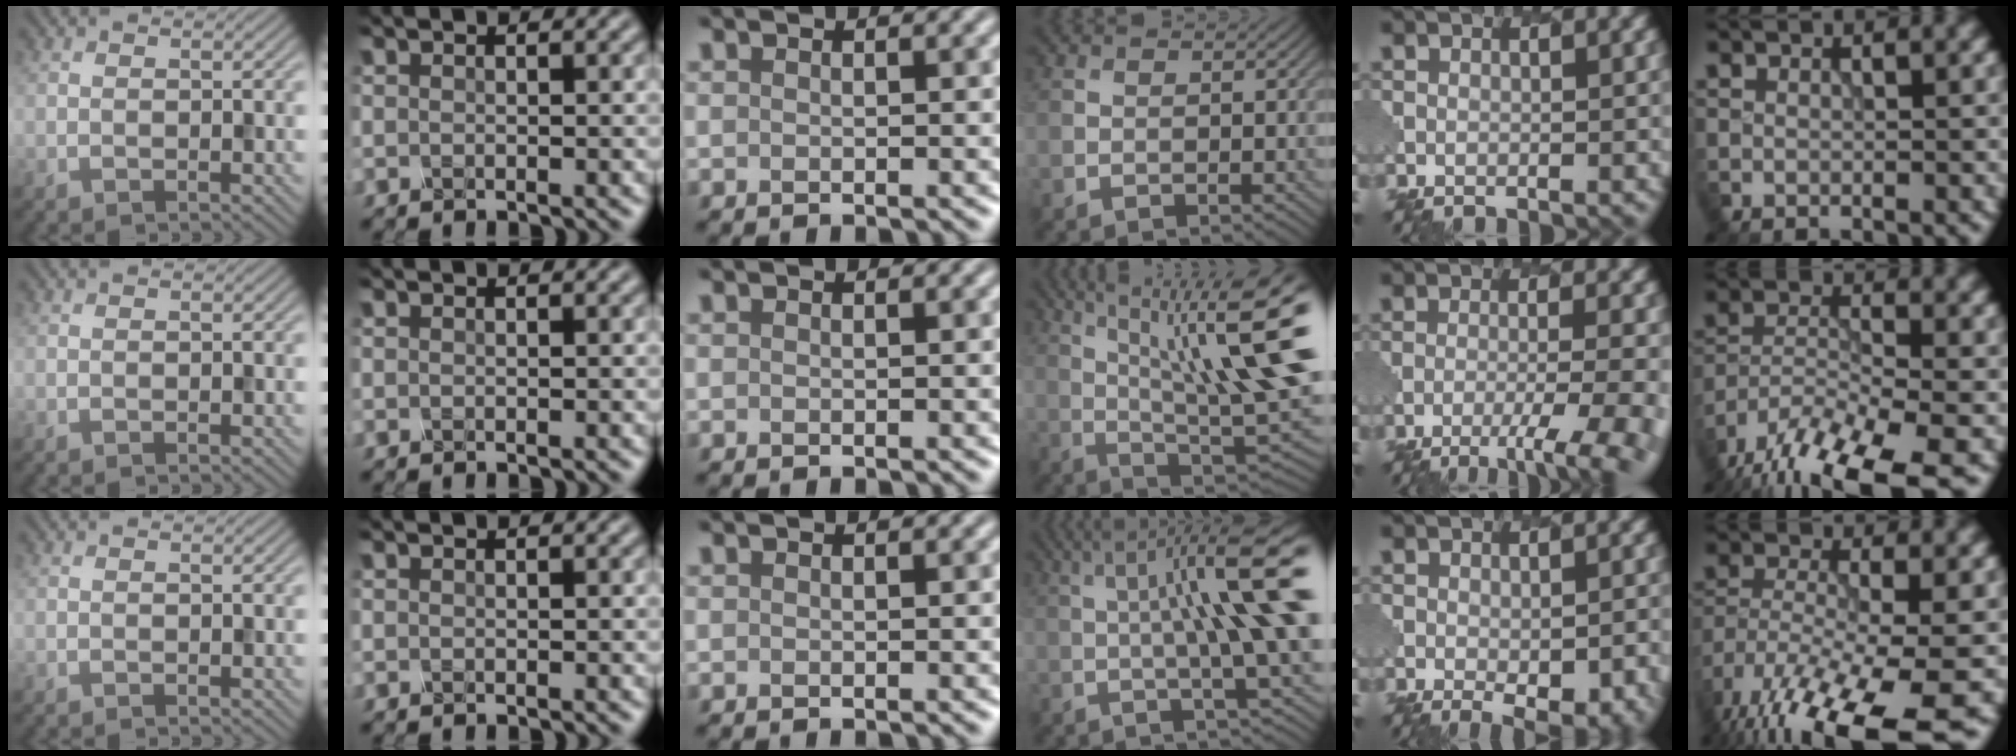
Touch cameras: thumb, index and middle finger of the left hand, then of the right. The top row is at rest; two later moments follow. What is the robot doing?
{"motion": "pour", "object": "mug"}